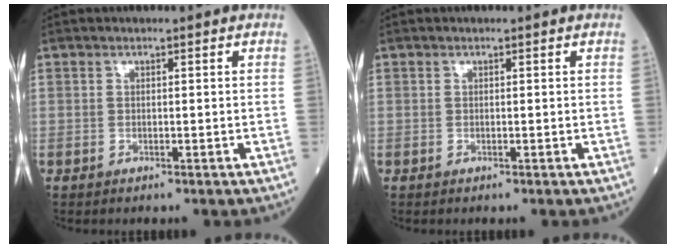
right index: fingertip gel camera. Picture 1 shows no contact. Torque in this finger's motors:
{"motor_torque": [0.00, 0.00, 0.00, 0.00]}